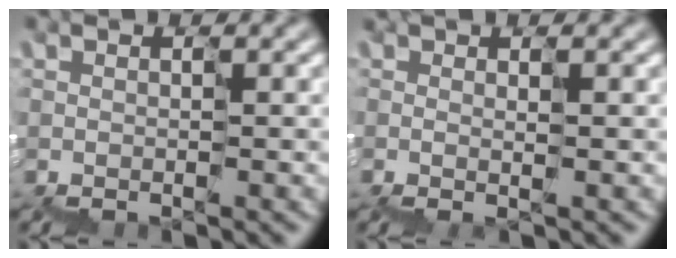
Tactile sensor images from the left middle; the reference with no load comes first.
{"total": 1.4, "force": [0.3, 0.7, 1.2], "torque": [-0.009, 0.003, 0.005]}